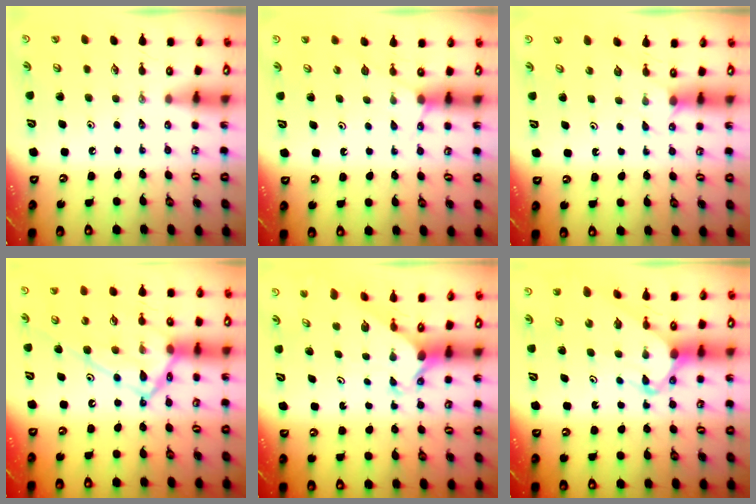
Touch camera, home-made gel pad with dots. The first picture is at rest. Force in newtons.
{"total": 5.5, "press": 5.4, "slide": 0.6}
{"total": 3.7, "press": 3.7, "slide": 0.4}
{"total": 16.9, "press": 16.8, "slide": 1.3}
{"total": 2.4, "press": 2.4, "slide": 0.2}
{"total": 5.3, "press": 5.3, "slide": 0.4}